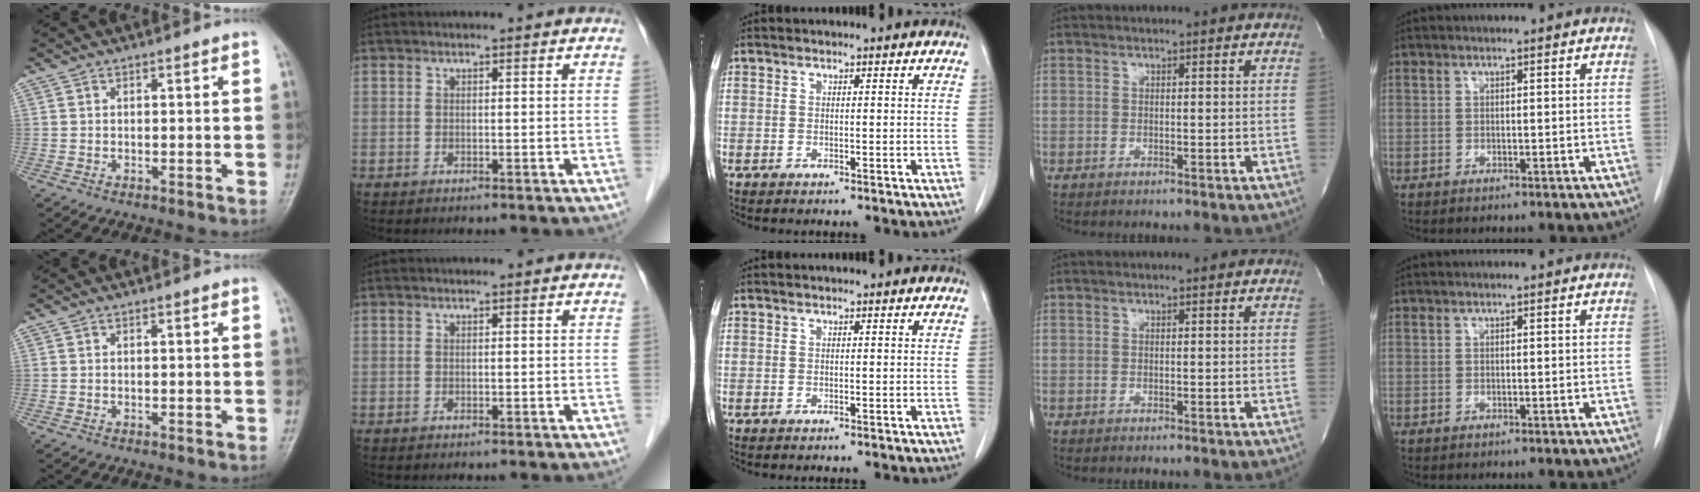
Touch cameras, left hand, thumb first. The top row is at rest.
{}